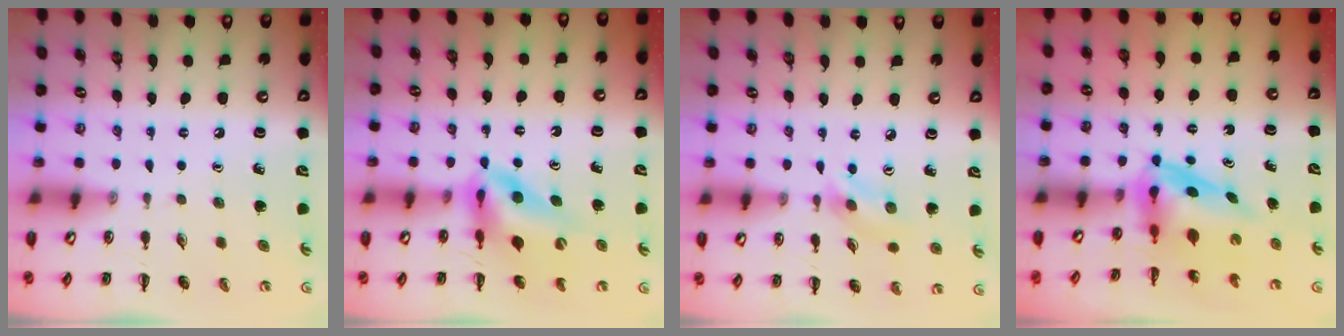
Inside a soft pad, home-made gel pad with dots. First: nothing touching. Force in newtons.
{"total": 10.9, "press": 10.3, "slide": 3.5}
{"total": 2.8, "press": 2.7, "slide": 0.6}
{"total": 4.0, "press": 3.9, "slide": 0.7}